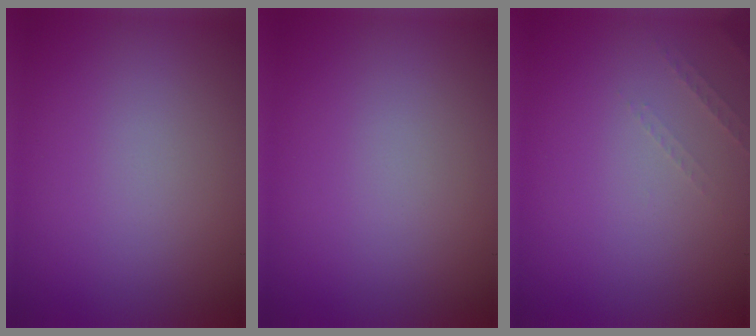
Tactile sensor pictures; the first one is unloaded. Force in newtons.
{"total": 0.0}
{"total": 0.9, "press": 0.9, "slide": 0.3}